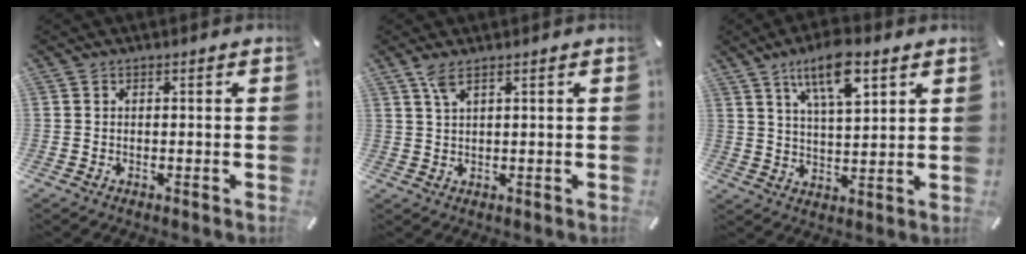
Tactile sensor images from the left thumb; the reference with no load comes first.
{"total": 3.3, "force": [1.9, 0.6, 2.6], "torque": [-0.058, 0.003, 0.033]}
{"total": 11.3, "force": [7.1, 4.0, 7.8], "torque": [-0.142, -0.019, 0.125]}